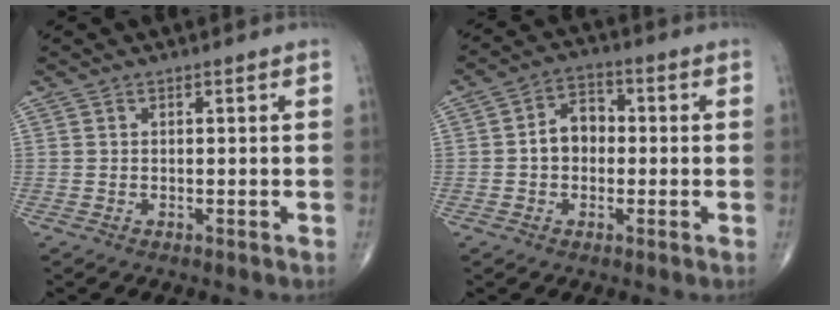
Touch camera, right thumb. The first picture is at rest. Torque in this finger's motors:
{"motor_torque": [0.04, 0.08, 0.56, 0.03, 0.02]}